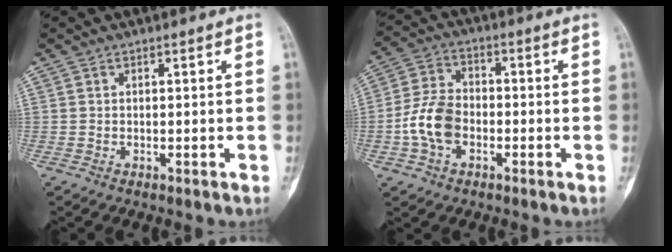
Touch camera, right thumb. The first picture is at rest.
{"total": 9.2, "force": [-2.4, 6.2, 6.4], "torque": [-0.118, 0.024, -0.053]}